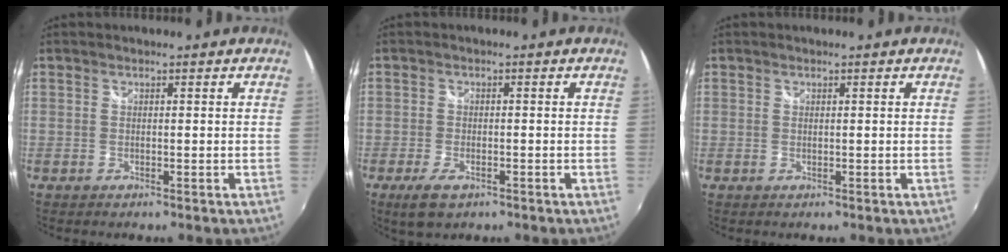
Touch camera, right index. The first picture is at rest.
{"total": 4.7, "force": [-2.8, 2.1, 3.1], "torque": [-0.075, -0.011, -0.049]}
{"total": 0.0}